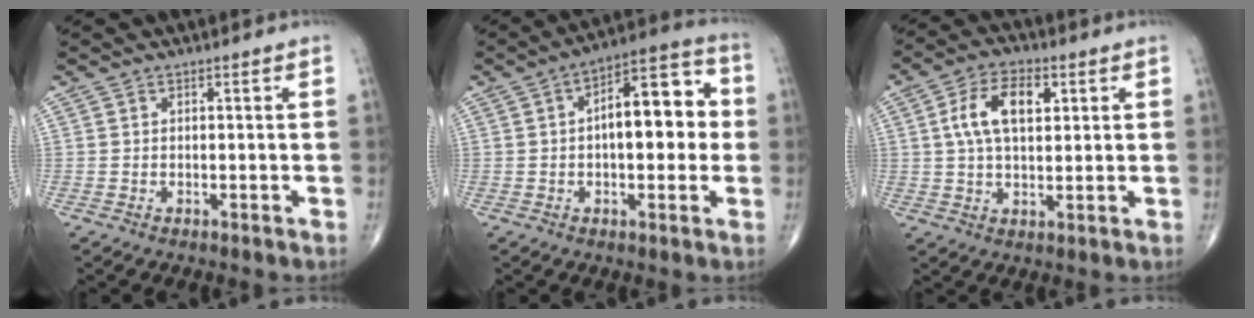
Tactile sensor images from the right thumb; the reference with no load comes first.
{"total": 14.4, "force": [1.0, 6.6, 12.8], "torque": [-0.160, 0.032, 0.007]}
{"total": 9.7, "force": [2.5, 5.2, 7.8], "torque": [-0.134, 0.009, 0.041]}